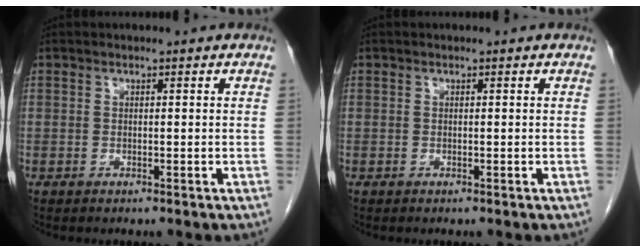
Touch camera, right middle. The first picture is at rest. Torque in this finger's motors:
{"motor_torque": [-0.12, 0.05, 0.01, 0.00]}